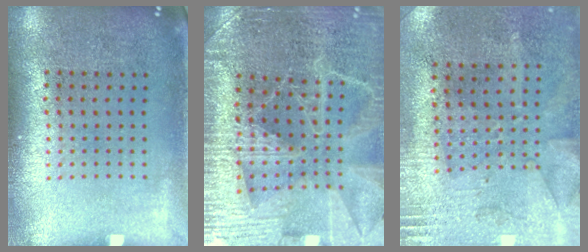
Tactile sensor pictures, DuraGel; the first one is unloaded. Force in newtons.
{"total": 3.8, "press": 3.7, "slide": 0.9}
{"total": 2.8, "press": 2.2, "slide": 1.7}